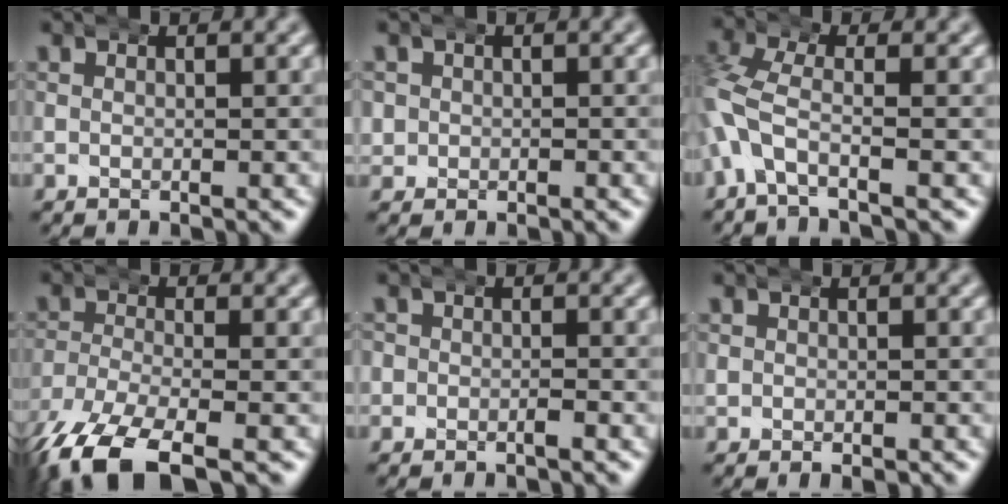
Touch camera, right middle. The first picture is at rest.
{"total": 2.0, "force": [0.0, 1.9, 0.4], "torque": [-0.023, -0.003, 0.003]}
{"total": 3.7, "force": [-1.6, 1.9, 2.7], "torque": [-0.091, -0.009, -0.029]}
{"total": 7.6, "force": [-5.4, 3.2, 4.3], "torque": [-0.111, -0.029, -0.078]}
{"total": 1.6, "force": [-0.5, 1.4, 0.5], "torque": [-0.025, -0.003, -0.009]}
{"total": 0.9, "force": [-0.3, 0.7, 0.4], "torque": [-0.007, 0.001, -0.005]}